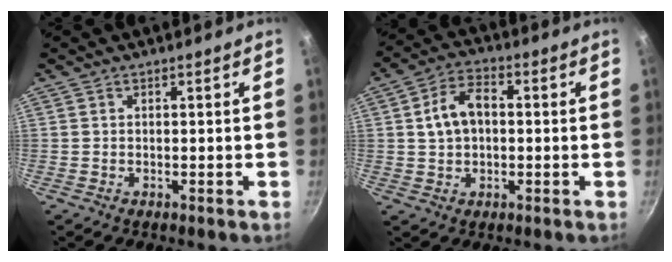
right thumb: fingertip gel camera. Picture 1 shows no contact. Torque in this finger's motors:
{"motor_torque": [-0.36, 0.55, 0.70, -0.30, 0.21]}